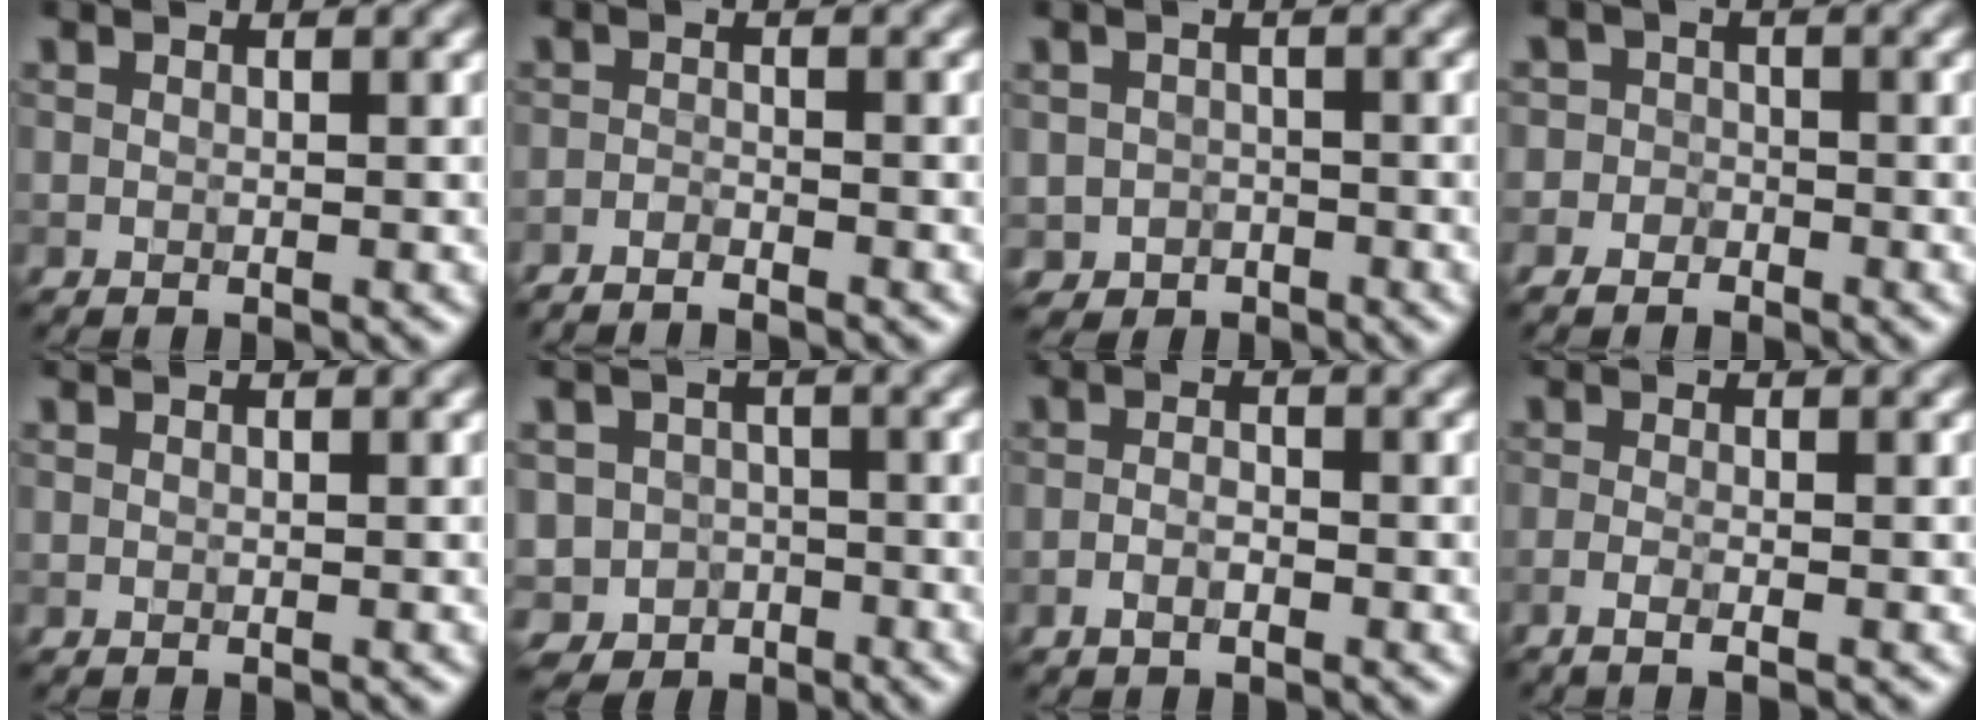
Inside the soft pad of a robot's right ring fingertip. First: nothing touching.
{"total": 1.7, "force": [-1.6, 0.1, 0.6], "torque": [-0.012, 0.000, -0.033]}
{"total": 1.9, "force": [-0.9, 1.7, 0.1], "torque": [0.009, -0.002, -0.017]}
{"total": 3.0, "force": [-1.8, 2.4, -0.2], "torque": [0.044, 0.011, -0.047]}
{"total": 0.0}
{"total": 4.3, "force": [-2.1, 3.7, 0.5], "torque": [0.009, 0.000, -0.039]}
{"total": 1.5, "force": [-0.8, 0.6, 1.1], "torque": [-0.023, 0.000, -0.019]}
{"total": 1.7, "force": [-0.8, 0.5, 1.4], "torque": [-0.019, -0.003, -0.025]}